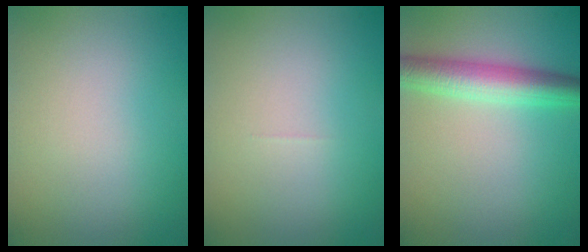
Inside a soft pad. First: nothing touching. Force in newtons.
{"total": 0.0}
{"total": 4.7, "press": 4.7, "slide": 0.1}